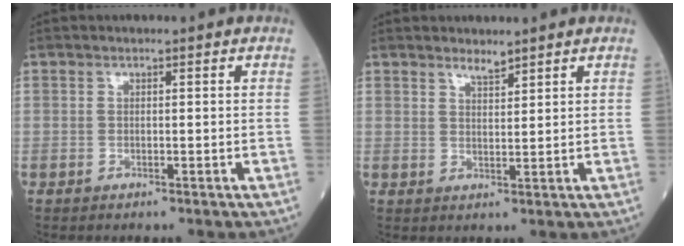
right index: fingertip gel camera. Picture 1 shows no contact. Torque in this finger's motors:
{"motor_torque": [0.01, 0.45, 0.11, 0.02]}